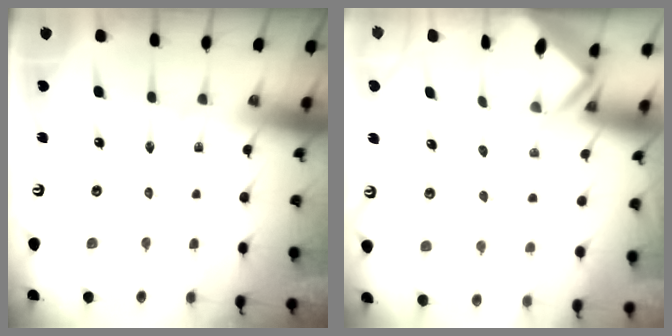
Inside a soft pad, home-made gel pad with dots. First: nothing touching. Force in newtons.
{"total": 2.9, "press": 2.9, "slide": 0.2}